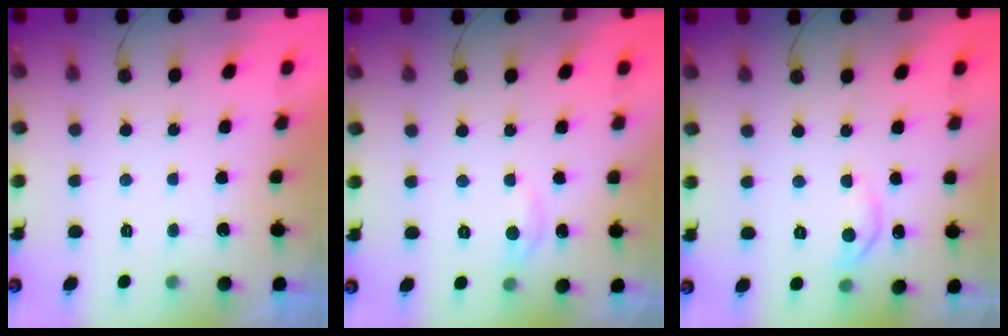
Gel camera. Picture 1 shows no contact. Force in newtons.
{"total": 3.1, "press": 3.1, "slide": 0.4}
{"total": 5.9, "press": 5.9, "slide": 0.5}